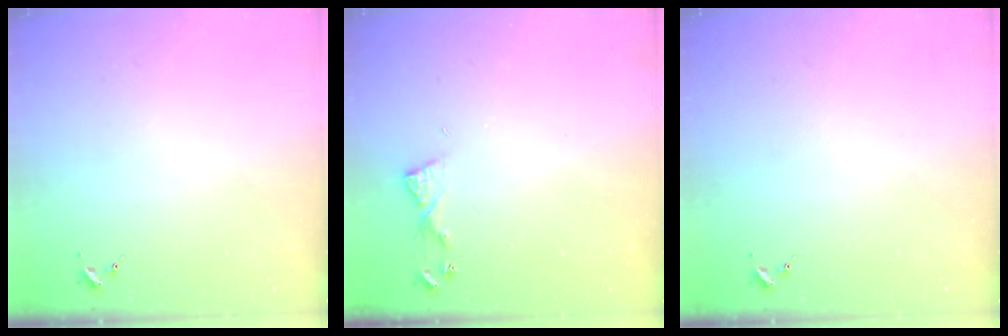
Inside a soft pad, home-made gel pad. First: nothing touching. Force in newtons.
{"total": 4.8, "press": 4.7, "slide": 0.5}
{"total": 0.0}